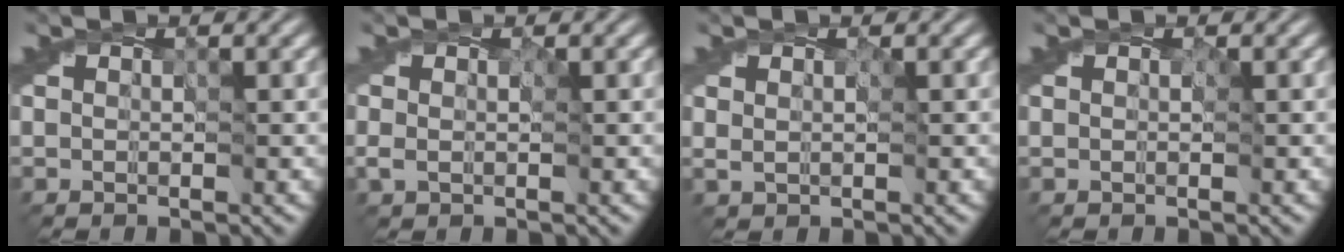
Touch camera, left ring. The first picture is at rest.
{"total": 0.8, "force": [-0.1, 0.6, 0.6], "torque": [-0.016, 0.004, -0.007]}
{"total": 0.9, "force": [0.2, 0.8, 0.5], "torque": [-0.012, 0.002, 0.002]}
{"total": 0.0}